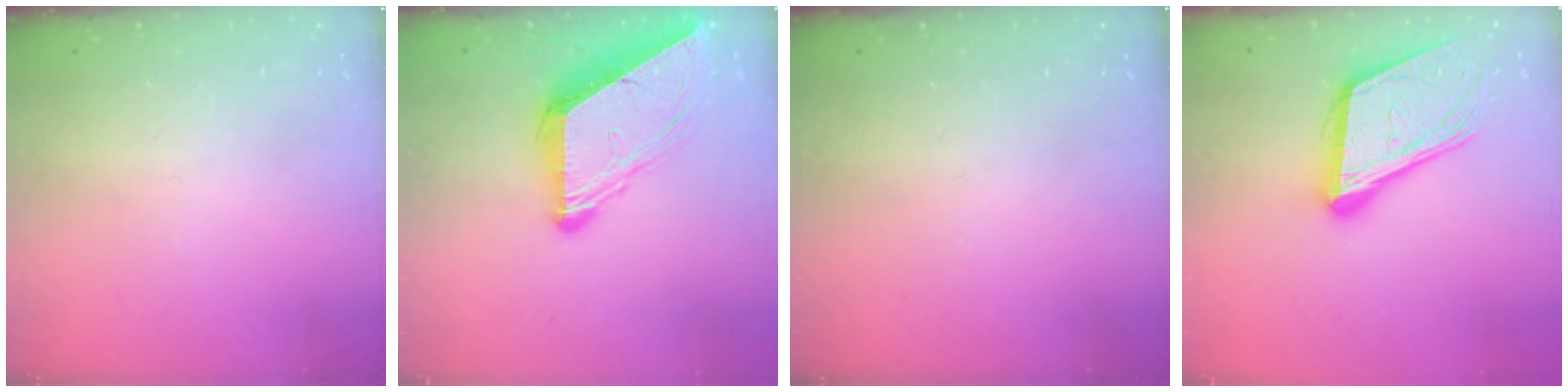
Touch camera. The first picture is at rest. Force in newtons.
{"total": 11.4, "press": 11.3, "slide": 1.3}
{"total": 0.0}
{"total": 18.8, "press": 18.4, "slide": 4.2}